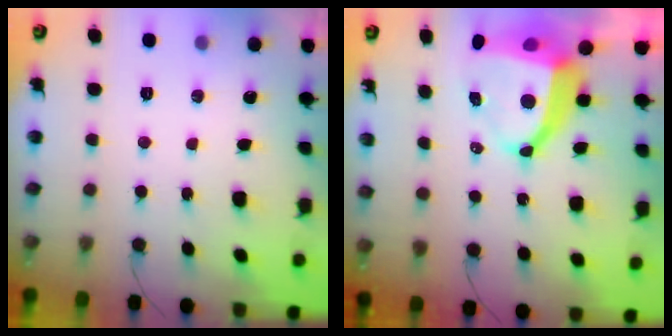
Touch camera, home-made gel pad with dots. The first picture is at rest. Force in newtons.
{"total": 9.7, "press": 9.7, "slide": 0.5}